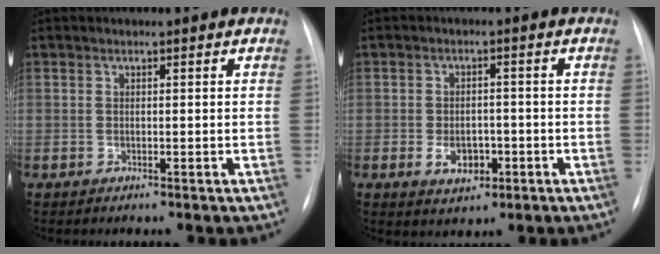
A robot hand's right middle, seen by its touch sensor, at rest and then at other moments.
{"total": 4.8, "force": [-1.8, 3.1, 3.2], "torque": [-0.052, 0.002, -0.022]}